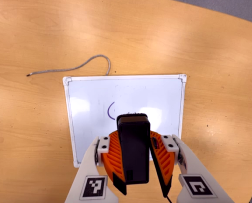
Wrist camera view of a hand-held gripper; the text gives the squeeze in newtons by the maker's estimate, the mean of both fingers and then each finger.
{"total": 9.8, "left": 9.9, "right": 9.7}